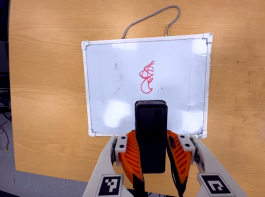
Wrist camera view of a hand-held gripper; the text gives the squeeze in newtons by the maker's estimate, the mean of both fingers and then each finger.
{"total": 7.6, "left": 5.9, "right": 9.4}